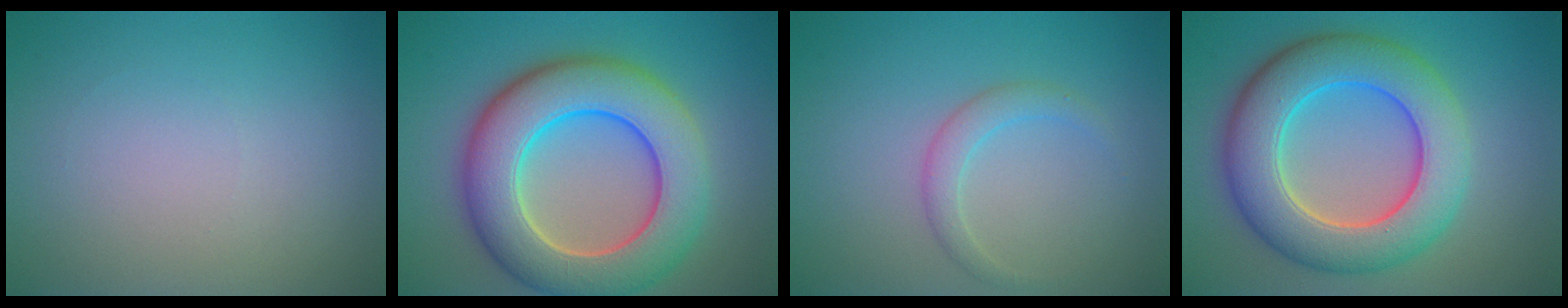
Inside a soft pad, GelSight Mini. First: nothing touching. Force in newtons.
{"total": 10.8, "press": 10.8, "slide": 0.4}
{"total": 1.8, "press": 1.8, "slide": 0.1}
{"total": 9.5, "press": 9.5, "slide": 0.6}